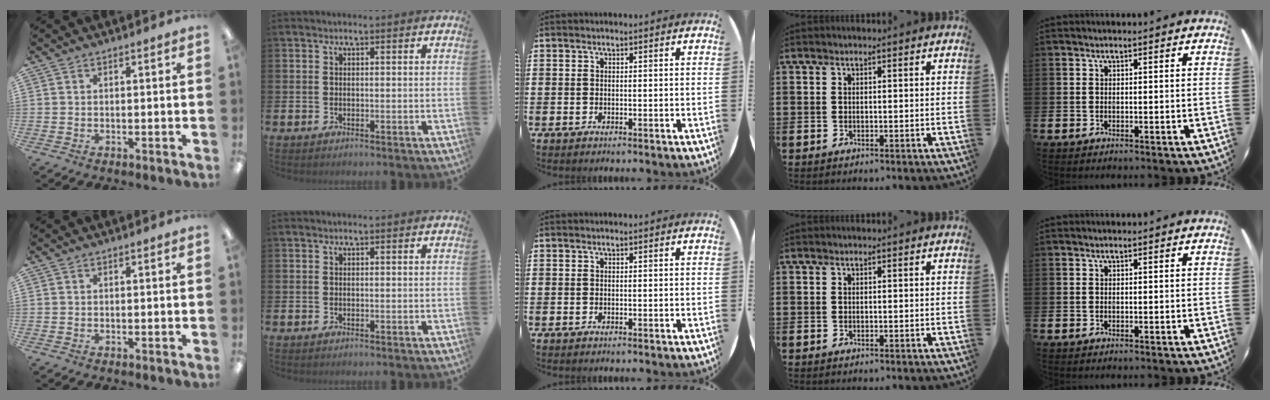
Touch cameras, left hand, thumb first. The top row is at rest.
{}